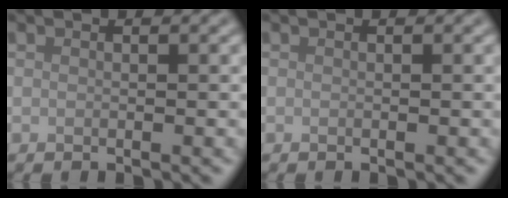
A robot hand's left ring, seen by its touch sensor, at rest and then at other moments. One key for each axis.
{"total": 0.0}